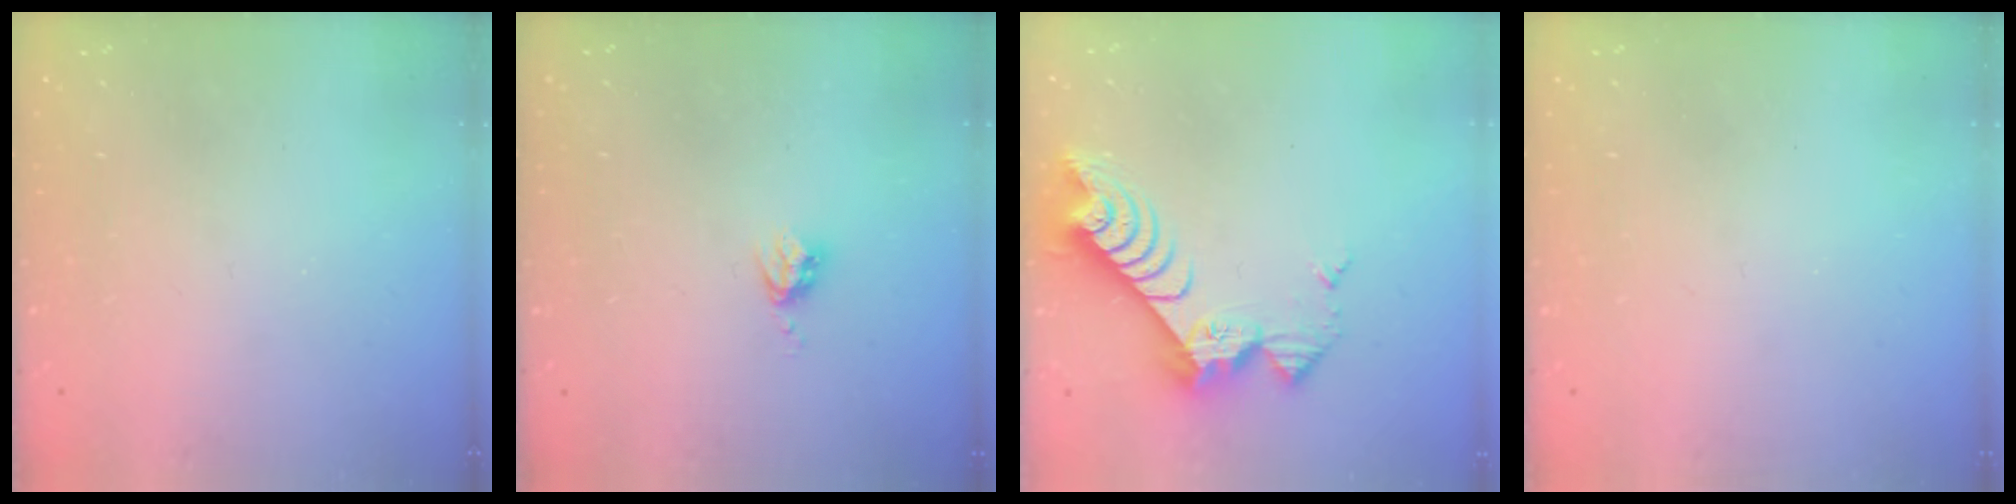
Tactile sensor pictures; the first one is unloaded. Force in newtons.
{"total": 4.0, "press": 3.9, "slide": 0.6}
{"total": 10.4, "press": 10.4, "slide": 1.1}
{"total": 0.0}